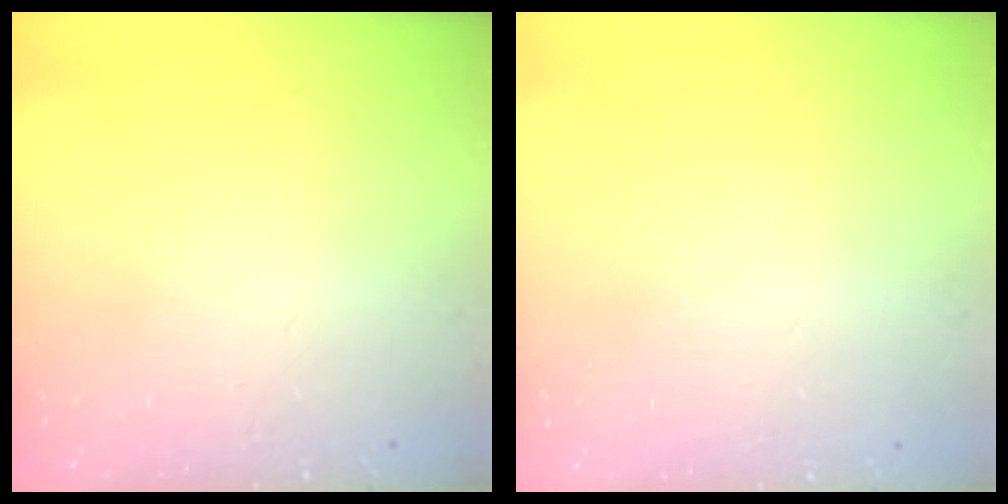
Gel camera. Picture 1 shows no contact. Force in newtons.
{"total": 0.0}